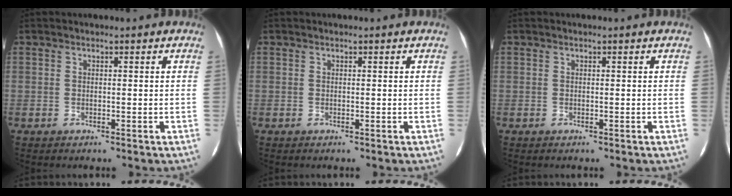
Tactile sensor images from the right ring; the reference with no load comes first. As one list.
[{"total": 0.0}, {"total": 0.0}]